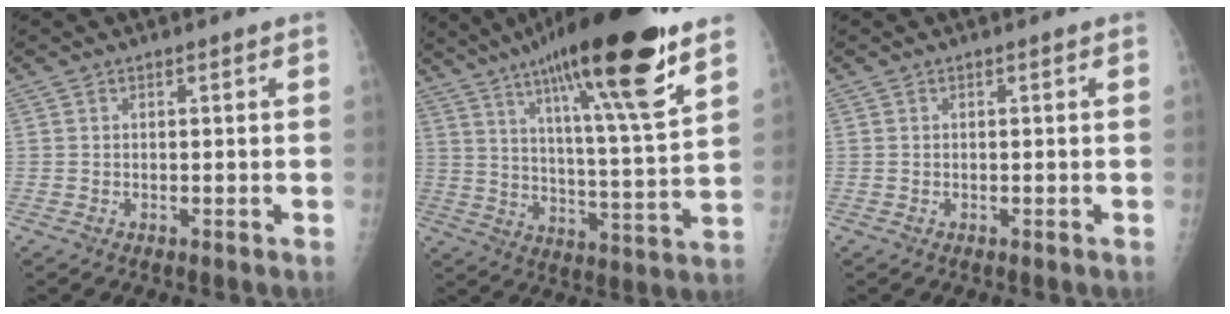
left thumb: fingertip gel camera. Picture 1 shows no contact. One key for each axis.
{"total": 24.7, "fx": 15.3, "fy": 3.6, "fz": 19.0, "tx": -0.294, "ty": -0.050, "tz": 0.244}
{"total": 0.0}